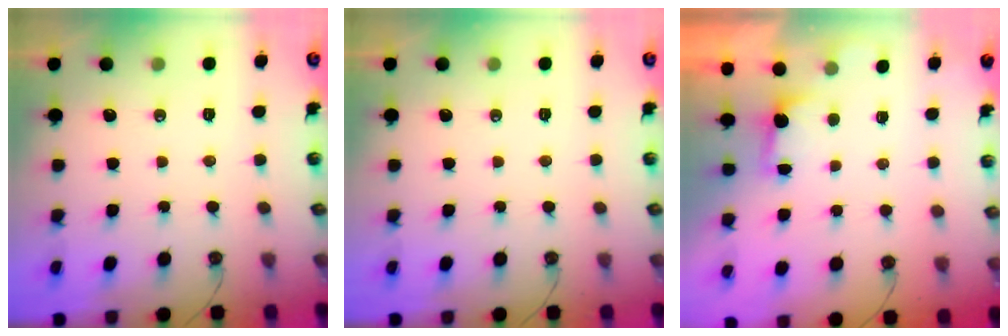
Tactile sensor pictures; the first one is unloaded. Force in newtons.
{"total": 0.0}
{"total": 1.2, "press": 0.9, "slide": 0.8}